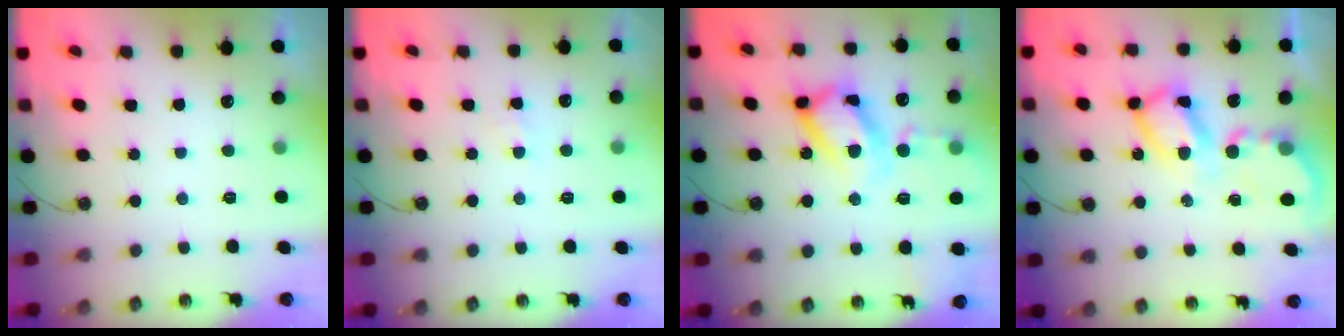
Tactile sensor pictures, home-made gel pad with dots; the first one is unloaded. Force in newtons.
{"total": 4.5, "press": 4.5, "slide": 0.5}
{"total": 18.3, "press": 18.3, "slide": 1.1}
{"total": 12.2, "press": 12.1, "slide": 1.1}